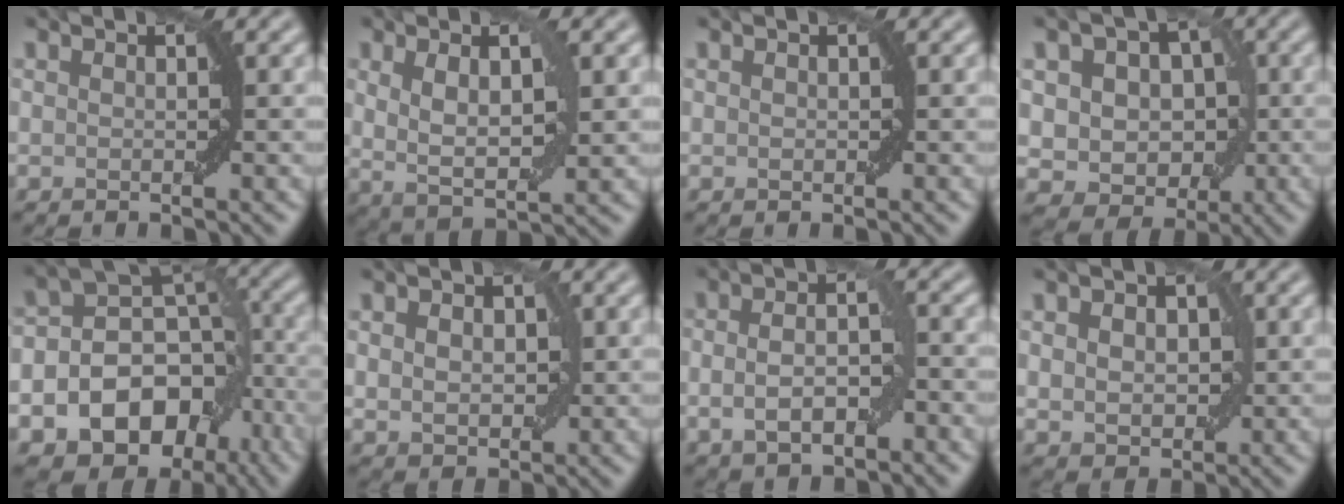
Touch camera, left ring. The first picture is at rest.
{"total": 4.6, "force": [1.1, 1.6, 4.2], "torque": [-0.077, -0.004, 0.023]}
{"total": 0.0}
{"total": 7.0, "force": [0.6, 5.7, 4.1], "torque": [-0.036, 0.008, -0.009]}
{"total": 13.2, "force": [-6.0, 10.0, 6.1], "torque": [-0.093, -0.008, -0.098]}
{"total": 3.1, "force": [0.5, 2.3, 2.1], "torque": [-0.032, 0.004, 0.006]}
{"total": 4.7, "force": [-1.2, 2.1, 4.1], "torque": [-0.075, 0.002, -0.023]}
{"total": 4.0, "force": [0.7, 3.0, 2.6], "torque": [-0.036, 0.010, 0.004]}